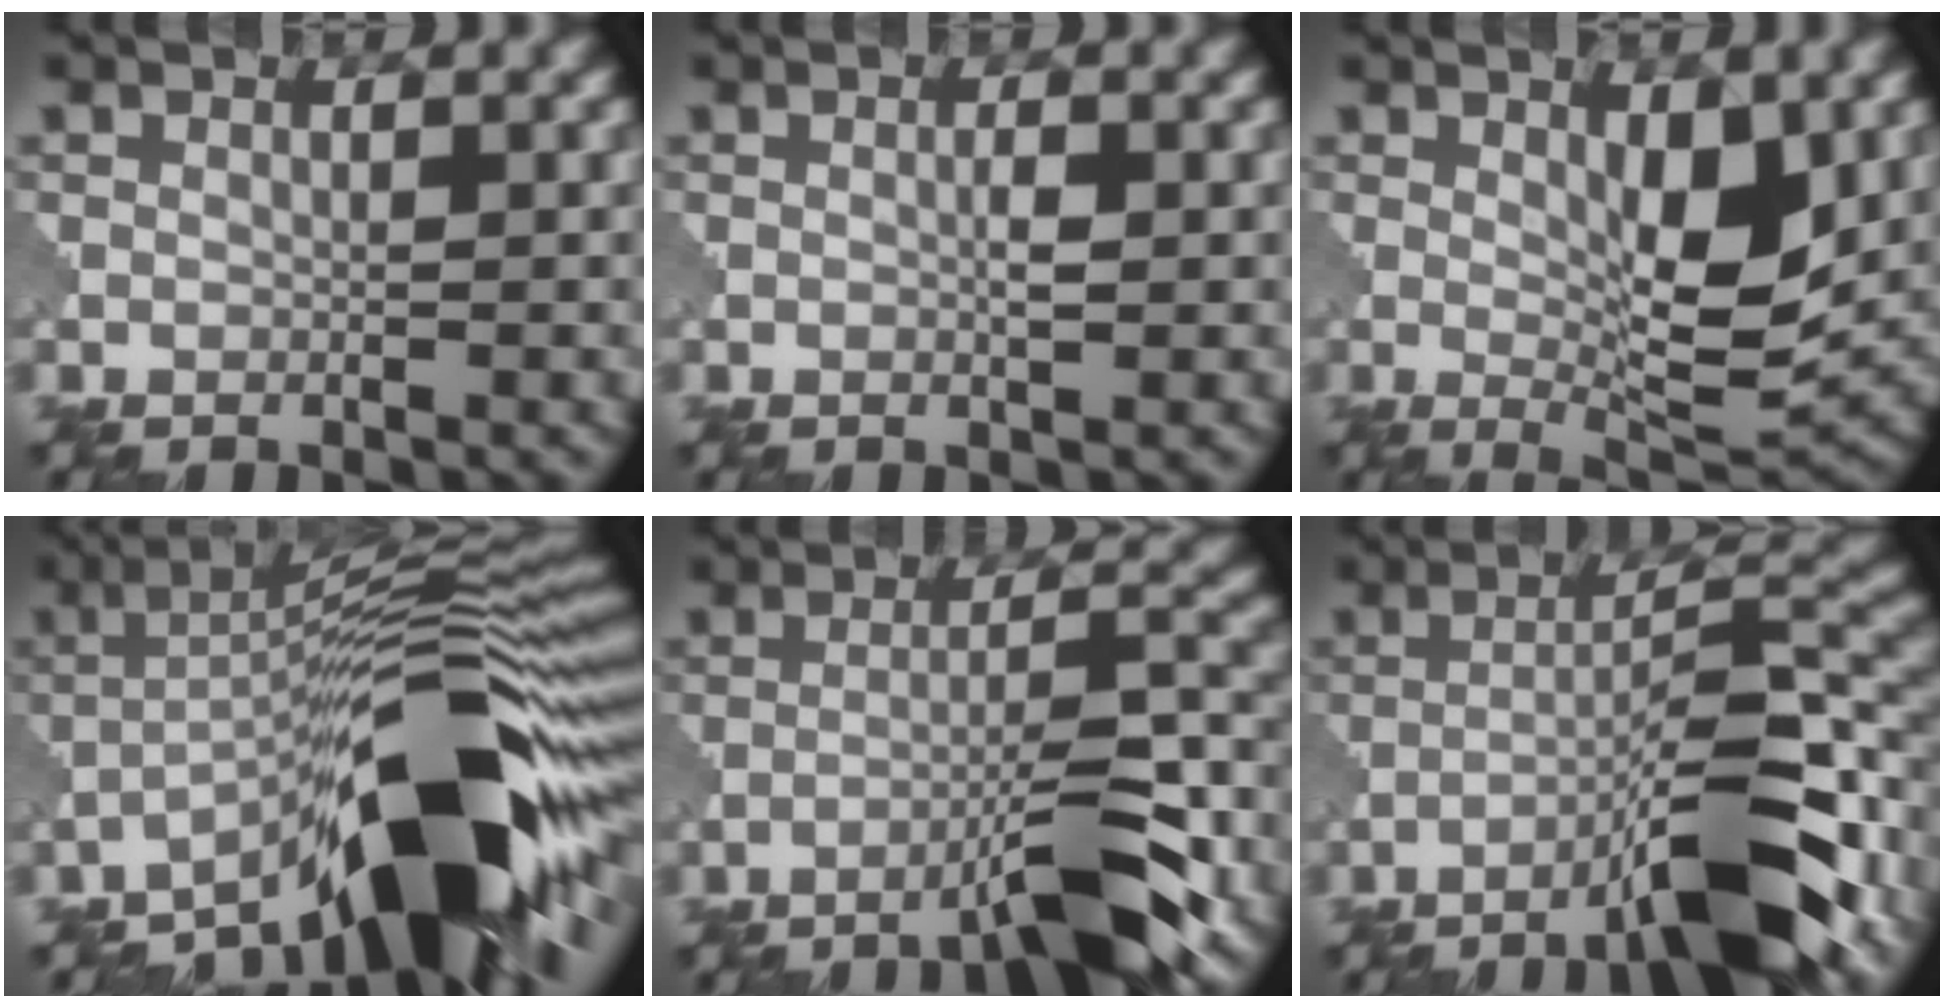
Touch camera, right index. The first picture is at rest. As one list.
[{"total": 1.0, "force": [0.3, 0.1, 0.9], "torque": [-0.018, 0.002, 0.009]}, {"total": 6.3, "force": [1.1, 2.0, 5.9], "torque": [-0.088, -0.011, 0.027]}, {"total": 14.1, "force": [-7.7, 3.2, 11.3], "torque": [-0.165, 0.018, -0.130]}, {"total": 7.9, "force": [-5.2, 1.0, 5.9], "torque": [-0.084, 0.017, -0.085]}, {"total": 11.1, "force": [-6.8, 2.4, 8.5], "torque": [-0.125, 0.019, -0.109]}]